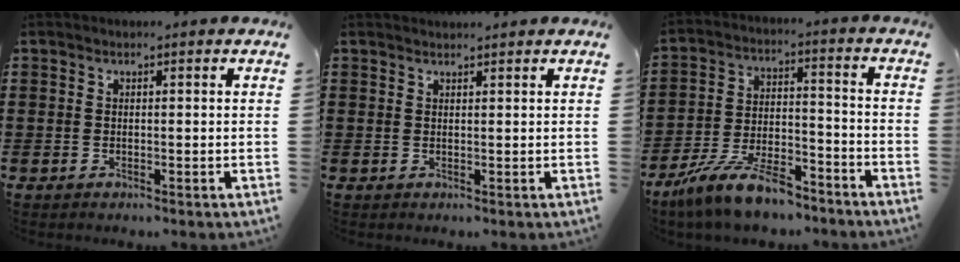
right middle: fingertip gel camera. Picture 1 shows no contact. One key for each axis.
{"total": 1.1, "fx": 1.1, "fy": -0.2, "fz": 0.0, "tx": -0.002, "ty": -0.002, "tz": 0.022}
{"total": 10.4, "fx": -8.6, "fy": 2.1, "fz": 5.4, "tx": -0.112, "ty": 0.018, "tz": -0.168}